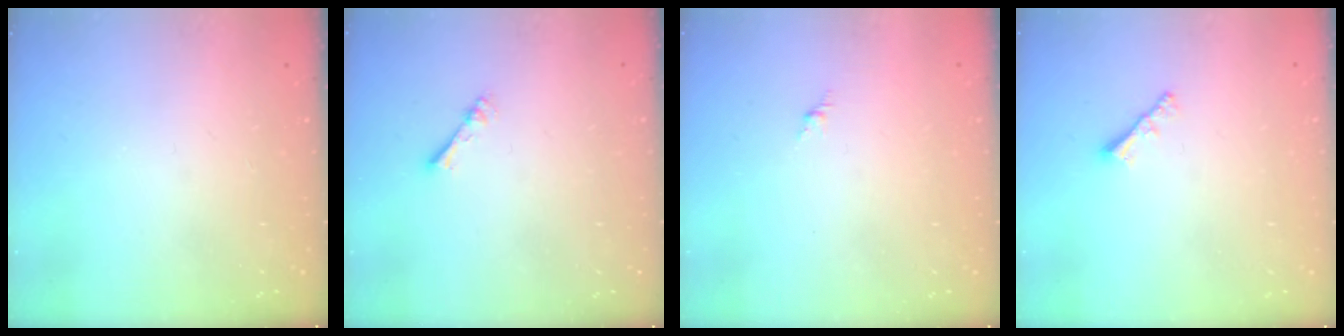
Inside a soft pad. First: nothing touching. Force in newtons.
{"total": 1.7, "press": 1.7, "slide": 0.2}
{"total": 0.0}
{"total": 2.0, "press": 2.0, "slide": 0.5}